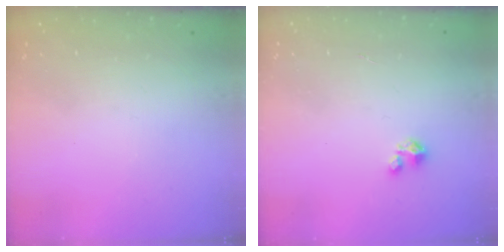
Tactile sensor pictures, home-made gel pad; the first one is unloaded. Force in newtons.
{"total": 3.3, "press": 3.3, "slide": 0.2}